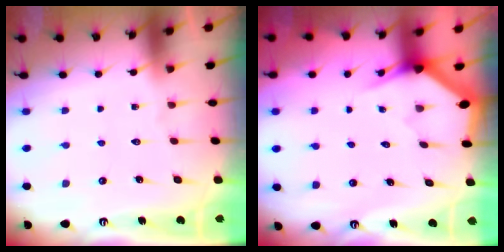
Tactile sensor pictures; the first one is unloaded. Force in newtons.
{"total": 3.0, "press": 3.0, "slide": 0.0}